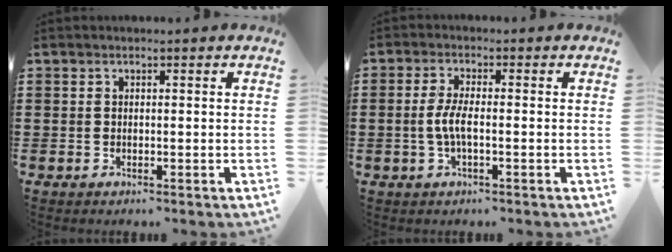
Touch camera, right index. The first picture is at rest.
{"total": 3.9, "force": [-0.7, 0.8, 3.7], "torque": [-0.096, -0.008, -0.025]}